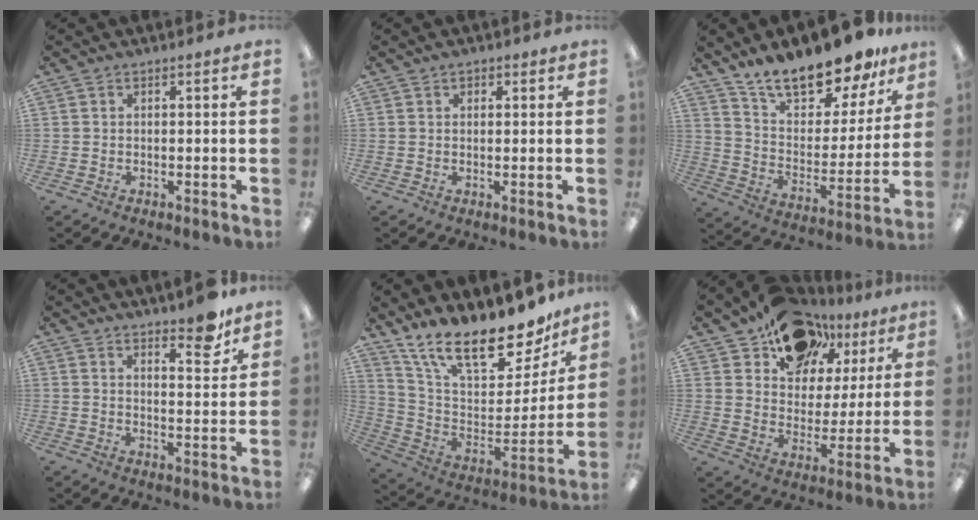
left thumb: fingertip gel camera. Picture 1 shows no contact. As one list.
[{"total": 1.2, "force": [0.7, 0.9, 0.4], "torque": [0.001, 0.000, 0.010]}, {"total": 17.9, "force": [15.6, 5.9, 6.3], "torque": [-0.108, -0.119, 0.276]}, {"total": 9.5, "force": [8.1, 2.5, 4.3], "torque": [-0.035, -0.067, 0.136]}, {"total": 21.0, "force": [16.7, 6.5, 11.0], "torque": [-0.188, -0.123, 0.286]}, {"total": 15.1, "force": [11.2, 9.2, 4.4], "torque": [-0.071, -0.079, 0.208]}]